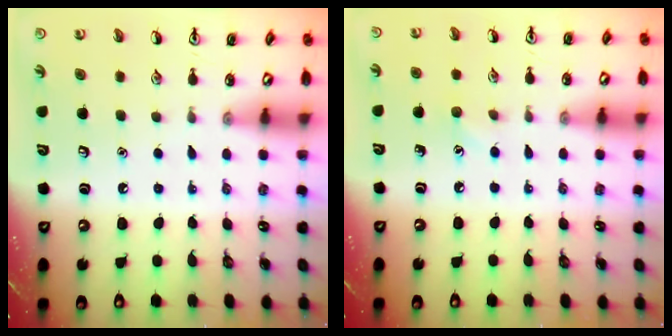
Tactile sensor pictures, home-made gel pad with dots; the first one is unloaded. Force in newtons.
{"total": 4.0, "press": 3.8, "slide": 1.3}